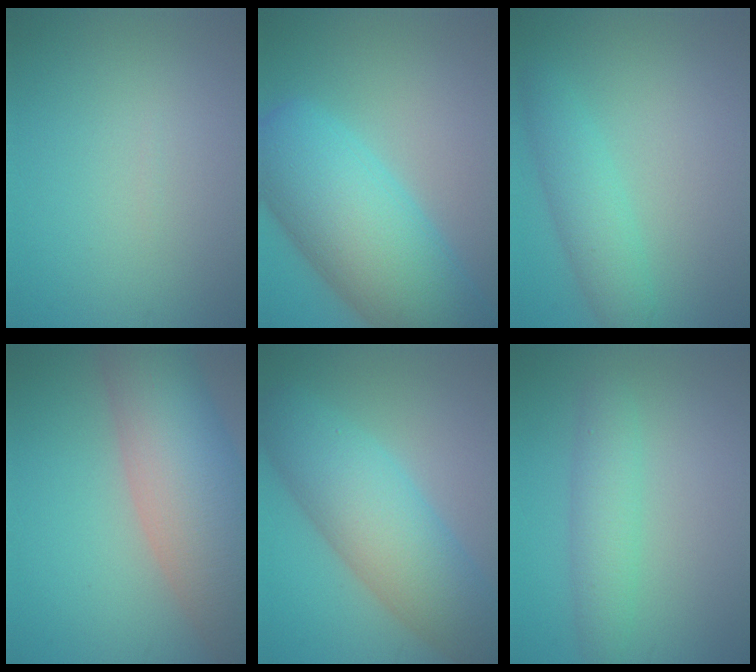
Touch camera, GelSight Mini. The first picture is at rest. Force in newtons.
{"total": 12.0, "press": 12.0, "slide": 0.5}
{"total": 3.3, "press": 3.3, "slide": 0.0}
{"total": 12.6, "press": 12.6, "slide": 0.7}
{"total": 8.7, "press": 8.7, "slide": 0.2}
{"total": 2.9, "press": 2.9, "slide": 0.1}